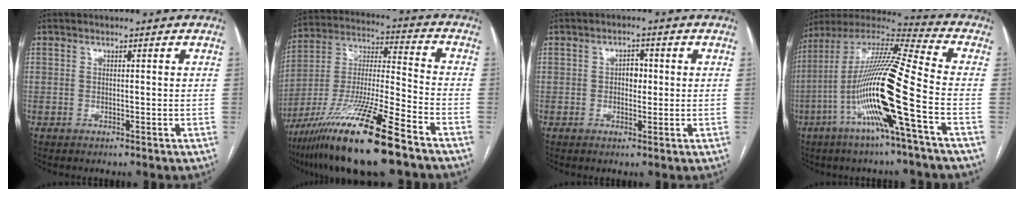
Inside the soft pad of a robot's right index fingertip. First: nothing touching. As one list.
[{"total": 20.4, "force": [-13.4, 1.3, 15.4], "torque": [-0.304, -0.040, -0.242]}, {"total": 2.4, "force": [0.1, 1.6, 1.8], "torque": [-0.023, 0.006, 0.001]}, {"total": 19.1, "force": [-6.0, -0.5, 18.1], "torque": [-0.360, -0.006, -0.125]}]